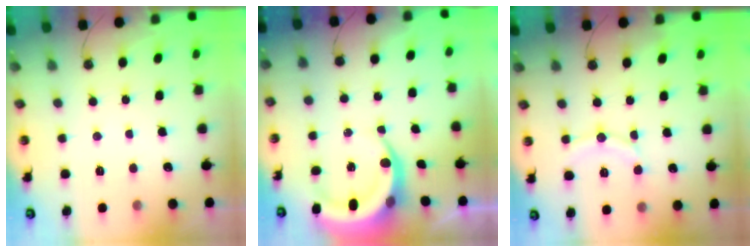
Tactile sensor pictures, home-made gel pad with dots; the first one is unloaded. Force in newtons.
{"total": 8.0, "press": 7.9, "slide": 1.0}
{"total": 9.6, "press": 9.5, "slide": 0.9}